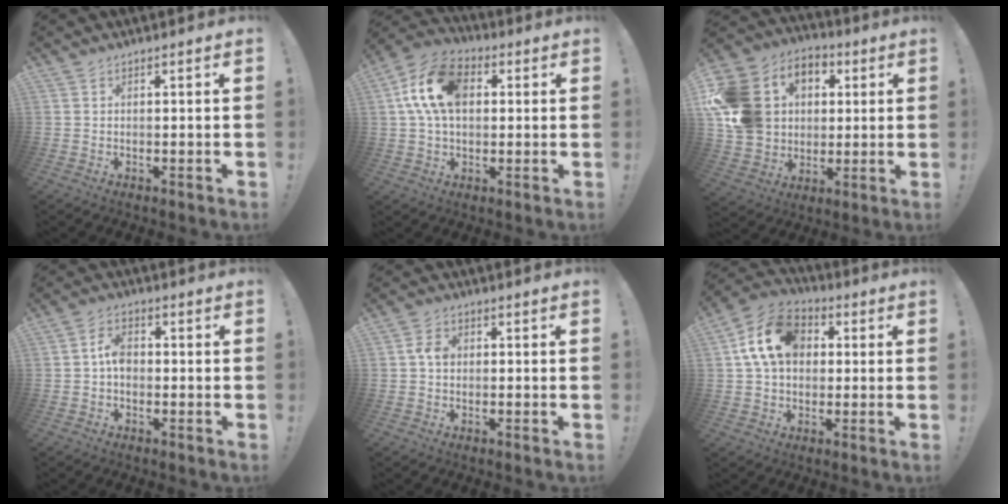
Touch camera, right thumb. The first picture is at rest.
{"total": 15.9, "force": [3.2, 10.5, 11.4], "torque": [-0.206, 0.013, 0.061]}
{"total": 18.7, "force": [2.9, 16.0, 9.3], "torque": [-0.165, -0.001, 0.078]}
{"total": 5.4, "force": [-0.4, 3.5, 4.1], "torque": [-0.073, 0.008, -0.008]}
{"total": 4.0, "force": [-0.2, 2.9, 2.8], "torque": [-0.052, 0.014, -0.003]}
{"total": 15.7, "force": [3.9, 11.7, 9.7], "torque": [-0.154, 0.009, 0.079]}